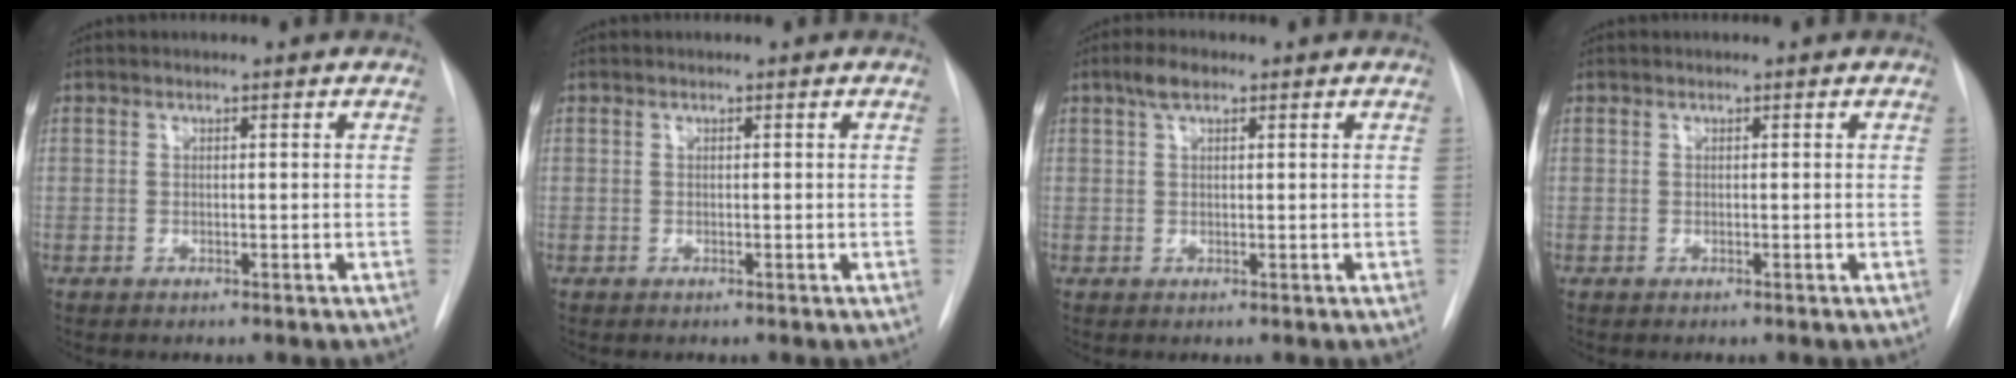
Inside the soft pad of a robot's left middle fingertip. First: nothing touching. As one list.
[{"total": 0.0}, {"total": 2.7, "force": [1.7, 1.0, 1.9], "torque": [-0.042, 0.012, 0.032]}, {"total": 0.0}]